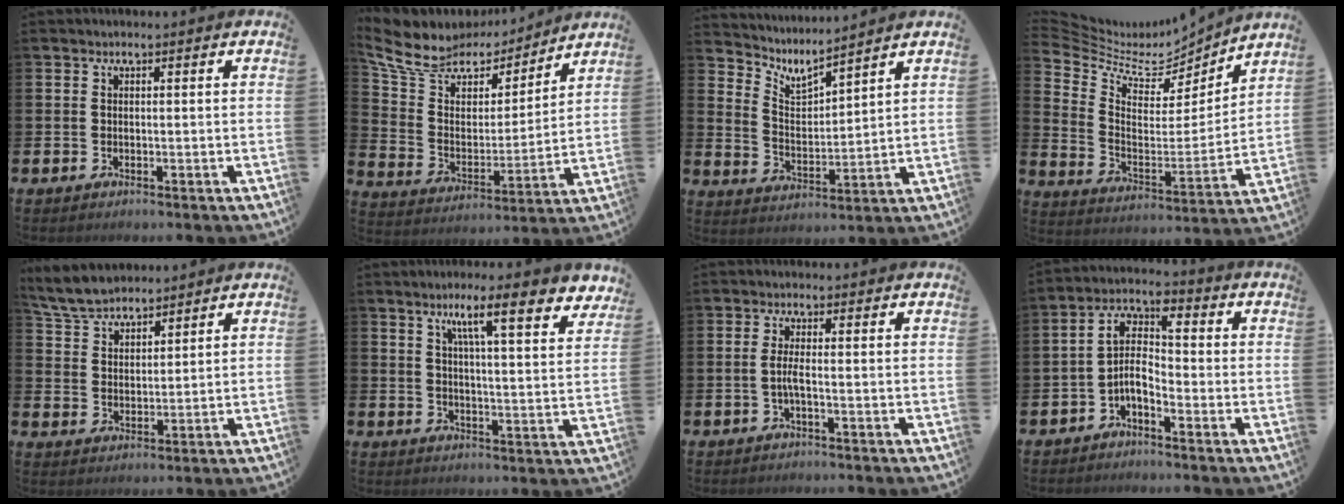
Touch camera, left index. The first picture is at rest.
{"total": 8.6, "force": [7.1, 4.5, 1.8], "torque": [-0.080, -0.046, 0.126]}
{"total": 4.3, "force": [4.2, 0.6, 0.8], "torque": [-0.037, -0.036, 0.067]}
{"total": 7.0, "force": [5.8, 3.2, 2.2], "torque": [-0.079, -0.046, 0.097]}
{"total": 5.9, "force": [5.6, 1.4, 1.0], "torque": [-0.039, -0.018, 0.105]}
{"total": 8.9, "force": [6.3, 1.9, 6.0], "torque": [-0.099, -0.030, 0.100]}
{"total": 1.9, "force": [-0.5, 0.0, 1.9], "torque": [-0.045, 0.001, -0.010]}
{"total": 4.5, "force": [-1.6, 2.0, 3.7], "torque": [-0.086, -0.009, -0.040]}